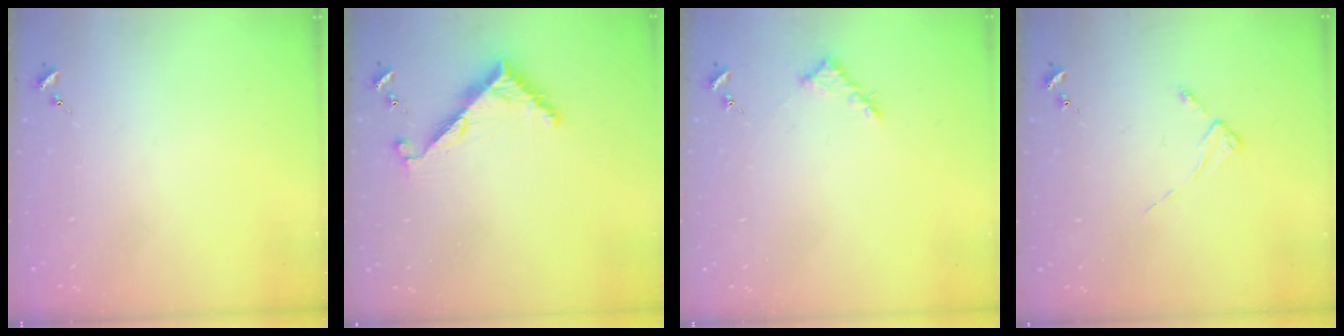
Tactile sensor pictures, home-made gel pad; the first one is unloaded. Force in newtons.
{"total": 7.8, "press": 7.8, "slide": 0.1}
{"total": 5.6, "press": 5.6, "slide": 0.6}
{"total": 2.2, "press": 2.2, "slide": 0.4}